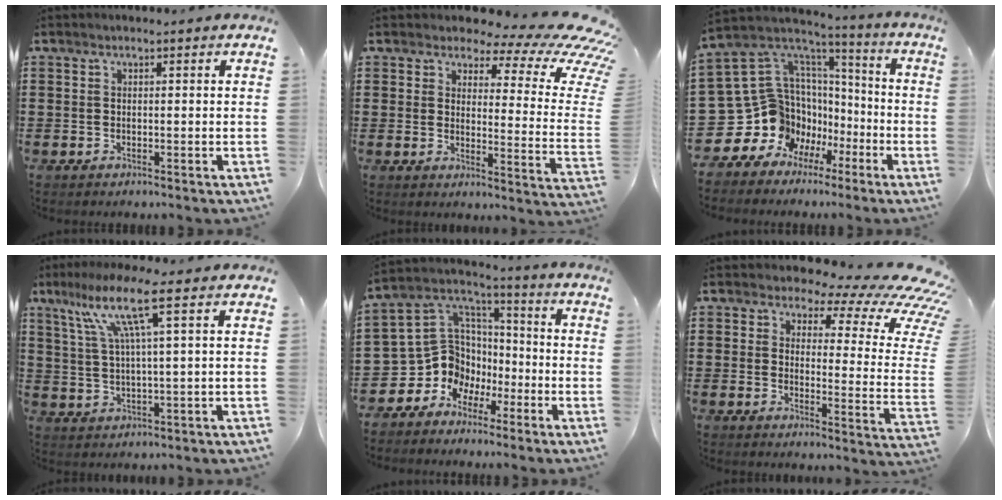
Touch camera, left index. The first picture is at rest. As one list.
[{"total": 6.6, "force": [4.4, 2.3, 4.4], "torque": [-0.079, -0.034, 0.072]}, {"total": 12.1, "force": [-3.4, 11.3, 2.4], "torque": [-0.125, -0.045, -0.035]}, {"total": 9.6, "force": [4.4, 0.5, 8.5], "torque": [-0.182, -0.002, 0.070]}, {"total": 9.3, "force": [-2.5, 8.6, 2.4], "torque": [-0.101, -0.014, -0.045]}, {"total": 7.5, "force": [5.1, 2.5, 4.9], "torque": [-0.082, -0.045, 0.084]}]